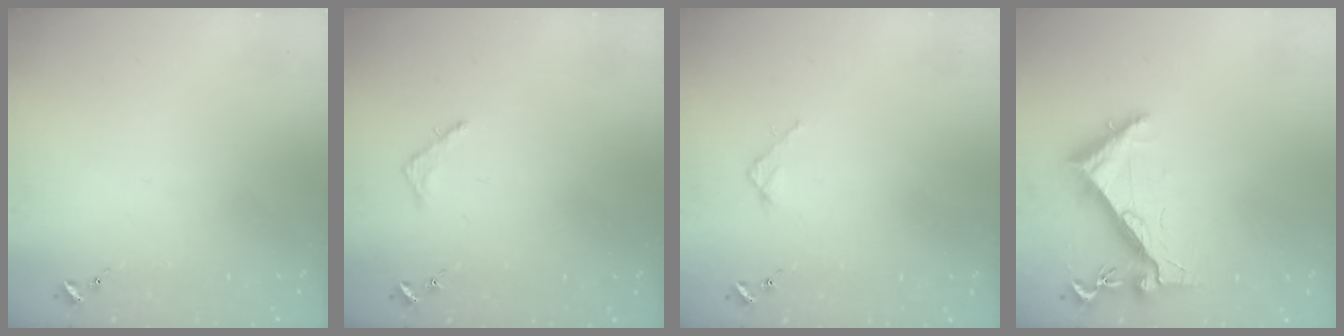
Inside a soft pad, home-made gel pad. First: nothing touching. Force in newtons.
{"total": 2.5, "press": 2.5, "slide": 0.2}
{"total": 2.7, "press": 2.7, "slide": 0.3}
{"total": 6.4, "press": 6.4, "slide": 0.5}